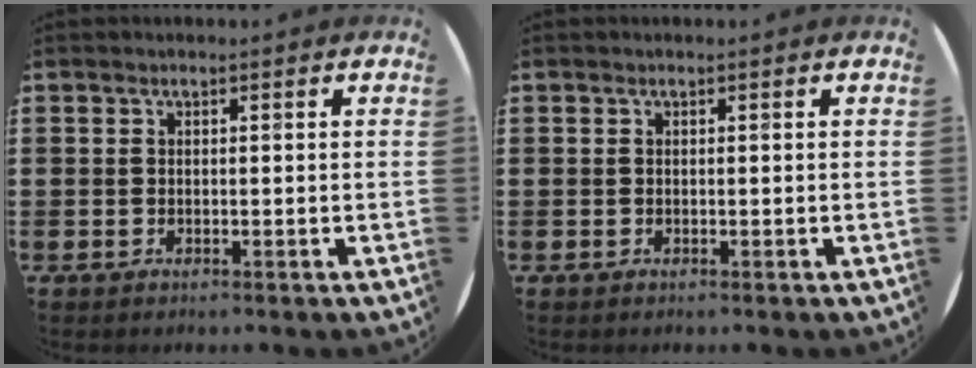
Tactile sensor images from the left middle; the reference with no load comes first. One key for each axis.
{"total": 0.0}